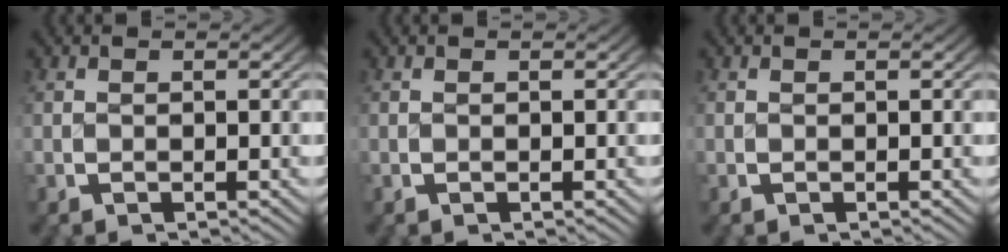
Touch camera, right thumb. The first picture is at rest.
{"total": 0.0}
{"total": 0.0}